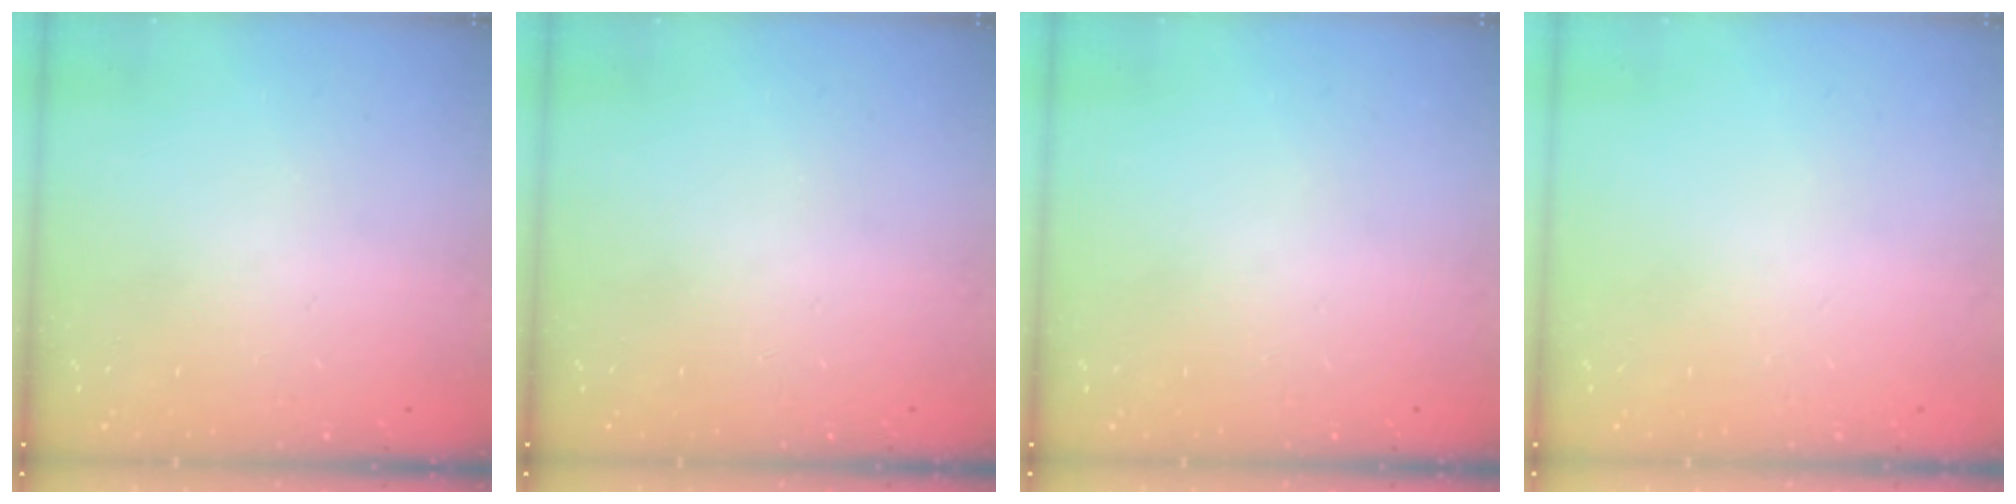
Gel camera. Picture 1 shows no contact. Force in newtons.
{"total": 0.0}
{"total": 0.0}
{"total": 0.0}